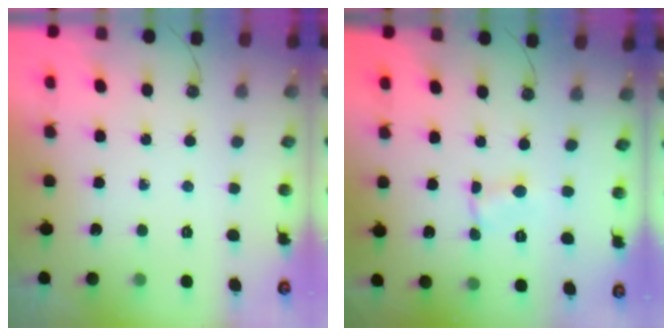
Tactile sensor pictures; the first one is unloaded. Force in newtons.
{"total": 0.6, "press": 0.6, "slide": 0.1}